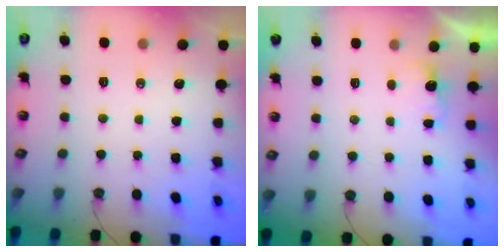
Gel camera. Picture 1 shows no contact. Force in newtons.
{"total": 2.5, "press": 2.3, "slide": 0.9}